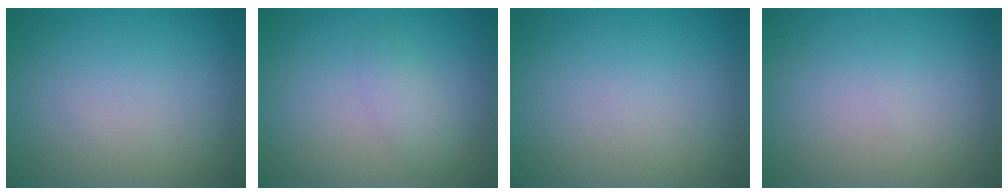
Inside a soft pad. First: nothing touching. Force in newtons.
{"total": 1.4, "press": 1.4, "slide": 0.0}
{"total": 0.0}
{"total": 0.0}